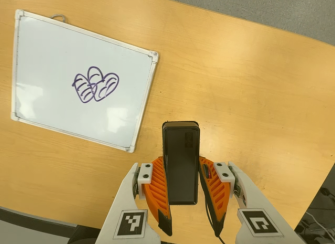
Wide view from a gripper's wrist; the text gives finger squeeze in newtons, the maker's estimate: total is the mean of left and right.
{"total": 4.5, "left": 3.4, "right": 5.6}